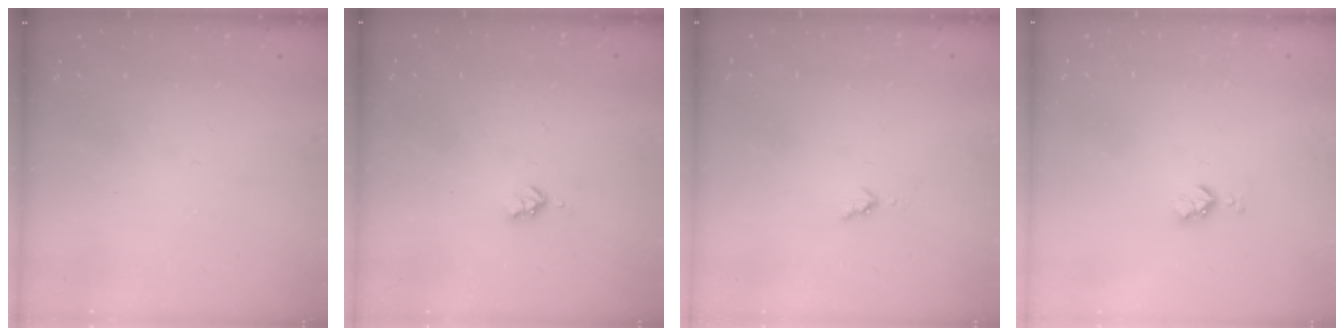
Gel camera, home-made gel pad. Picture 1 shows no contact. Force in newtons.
{"total": 2.7, "press": 2.6, "slide": 0.5}
{"total": 2.8, "press": 2.8, "slide": 0.4}
{"total": 4.3, "press": 4.3, "slide": 0.6}